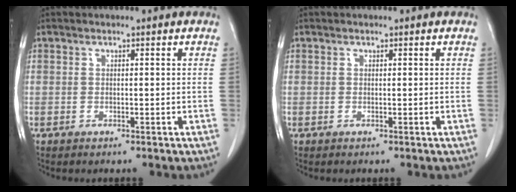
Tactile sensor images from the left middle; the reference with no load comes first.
{"total": 0.0}